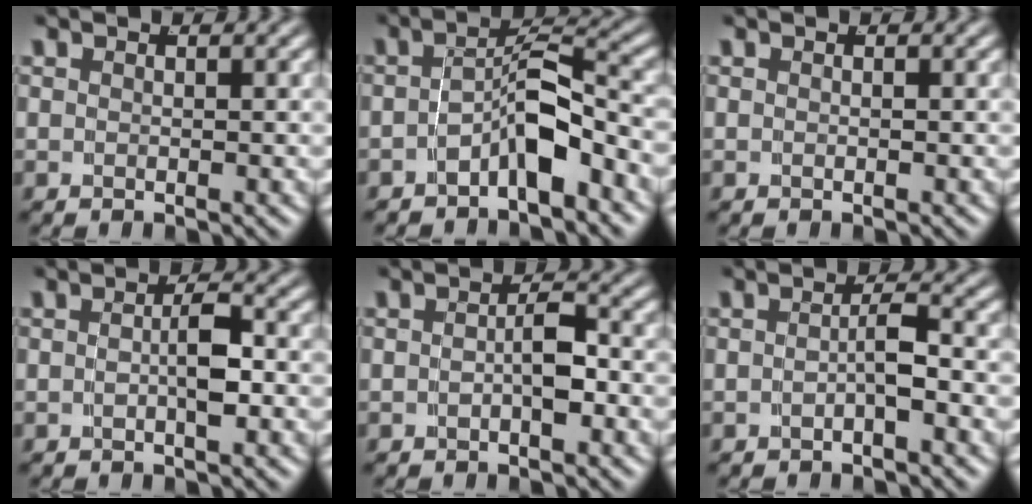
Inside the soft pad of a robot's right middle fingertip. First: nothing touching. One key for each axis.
{"total": 4.8, "fx": -3.2, "fy": 1.5, "fz": 3.3, "tx": -0.040, "ty": -0.004, "tz": -0.050}
{"total": 0.0}
{"total": 2.0, "fx": -0.6, "fy": 0.0, "fz": 1.9, "tx": -0.026, "ty": -0.005, "tz": -0.004}
{"total": 1.9, "fx": -0.9, "fy": 0.4, "fz": 1.6, "tx": -0.023, "ty": -0.006, "tz": -0.010}
{"total": 1.7, "fx": -1.0, "fy": -0.2, "fz": 1.4, "tx": -0.019, "ty": -0.004, "tz": -0.013}